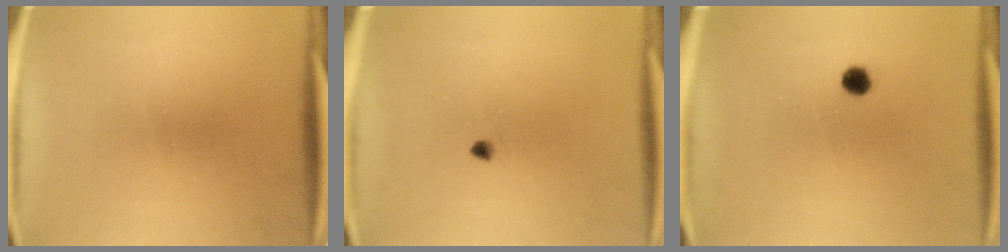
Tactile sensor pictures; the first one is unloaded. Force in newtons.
{"total": 1.1}
{"total": 2.3}